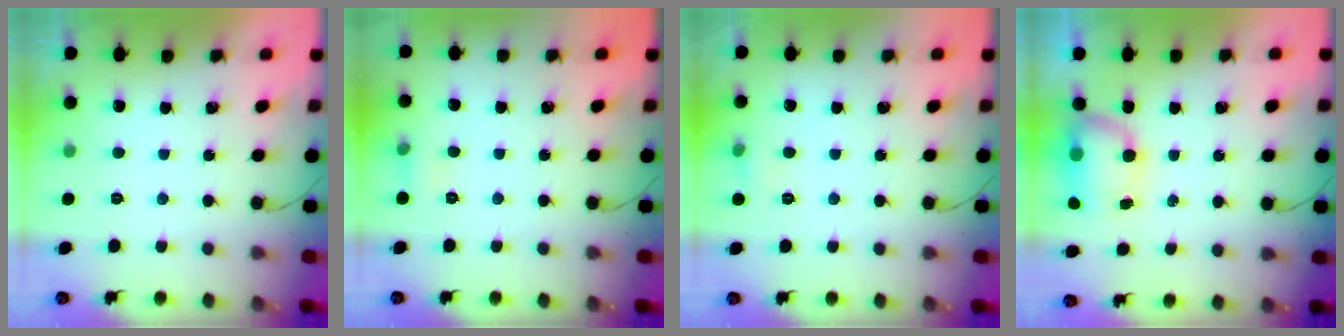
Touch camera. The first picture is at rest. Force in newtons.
{"total": 6.7, "press": 3.7, "slide": 5.6}
{"total": 4.8, "press": 4.5, "slide": 1.6}
{"total": 7.0, "press": 7.0, "slide": 1.1}